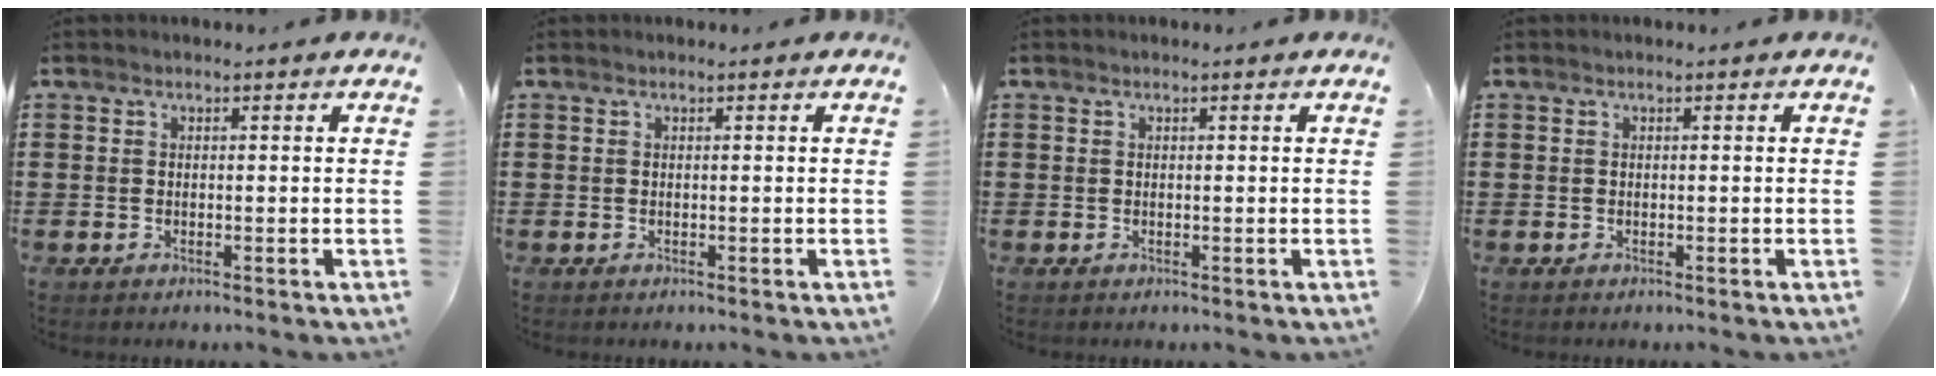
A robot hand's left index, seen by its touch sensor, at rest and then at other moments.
{"total": 0.0}
{"total": 0.0}
{"total": 0.0}